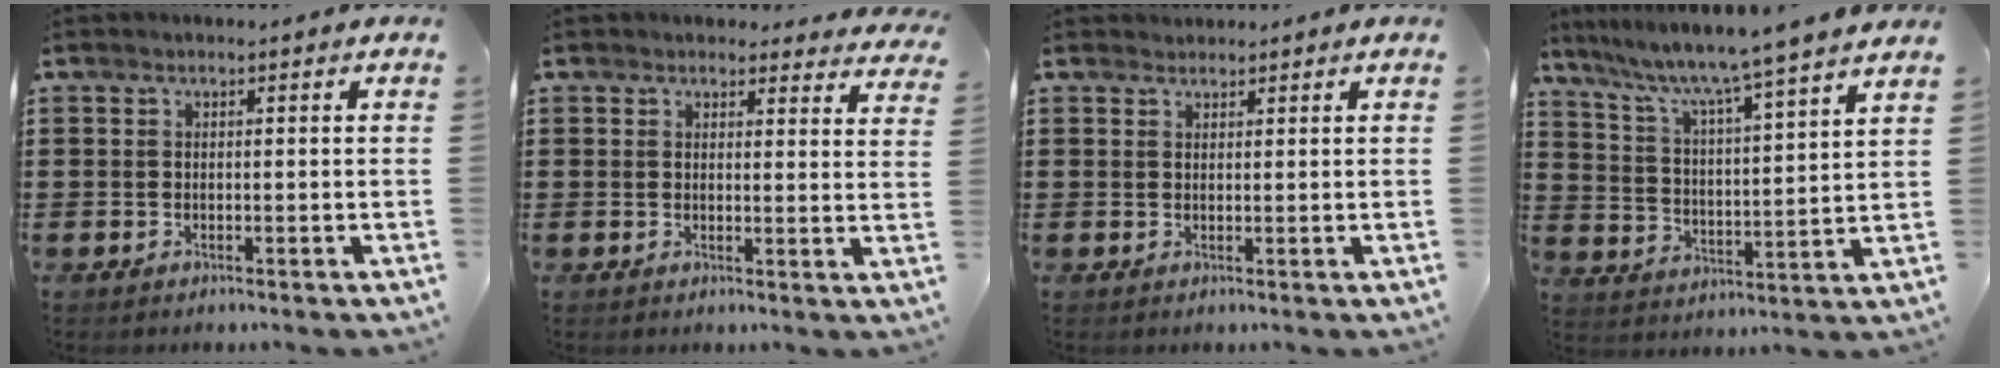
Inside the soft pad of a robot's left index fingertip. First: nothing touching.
{"total": 2.4, "force": [2.3, 0.6, 0.3], "torque": [-0.007, -0.011, 0.041]}
{"total": 1.1, "force": [1.0, 0.4, -0.1], "torque": [-0.001, 0.000, 0.021]}
{"total": 6.0, "force": [5.1, -1.4, 2.8], "torque": [-0.078, -0.049, 0.076]}